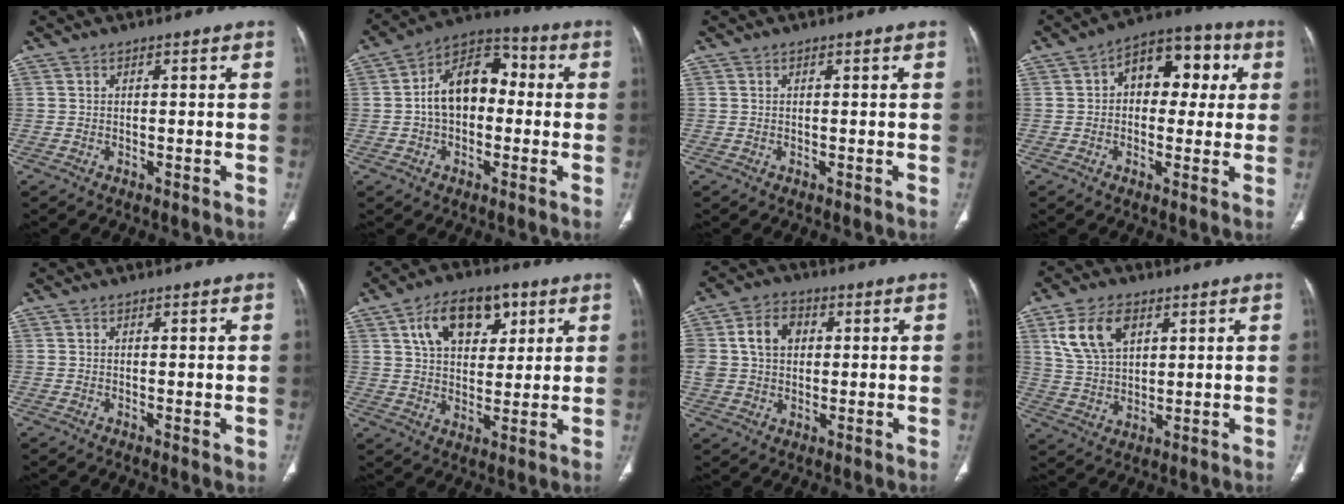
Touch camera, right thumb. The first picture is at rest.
{"total": 12.8, "force": [0.1, 8.7, 9.4], "torque": [-0.130, 0.038, -0.013]}
{"total": 0.0}
{"total": 12.1, "force": [2.5, 8.0, 8.6], "torque": [-0.069, 0.028, 0.026]}
{"total": 1.0, "force": [0.1, 0.3, 0.9], "torque": [-0.019, -0.006, 0.001]}
{"total": 13.3, "force": [5.7, 8.1, 8.8], "torque": [-0.107, -0.009, 0.096]}
{"total": 10.6, "force": [2.2, 8.2, 6.3], "torque": [-0.114, 0.009, 0.042]}
{"total": 10.6, "force": [4.6, 6.5, 6.9], "torque": [-0.117, -0.009, 0.095]}